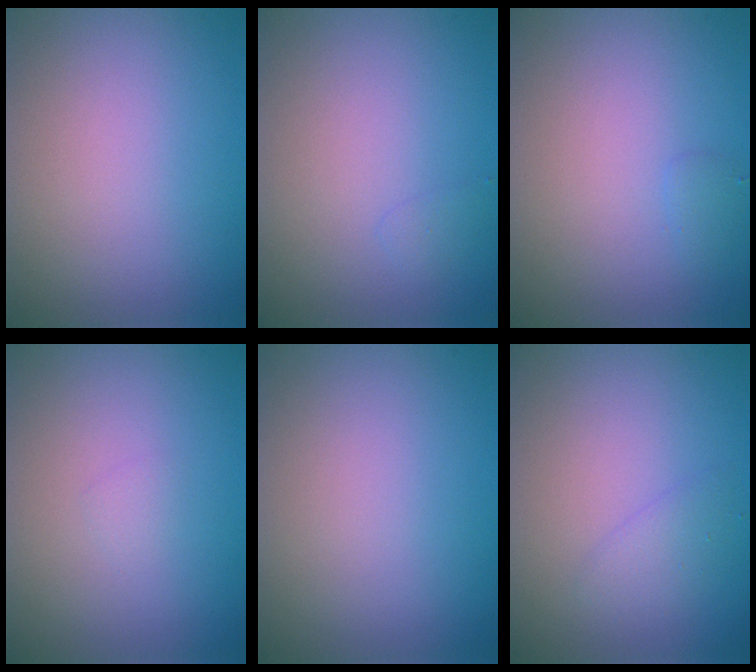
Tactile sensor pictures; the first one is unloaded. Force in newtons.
{"total": 0.6, "press": 0.6, "slide": 0.1}
{"total": 0.7, "press": 0.7, "slide": 0.1}
{"total": 0.5, "press": 0.5, "slide": 0.0}
{"total": 0.0}
{"total": 1.3, "press": 1.3, "slide": 0.1}